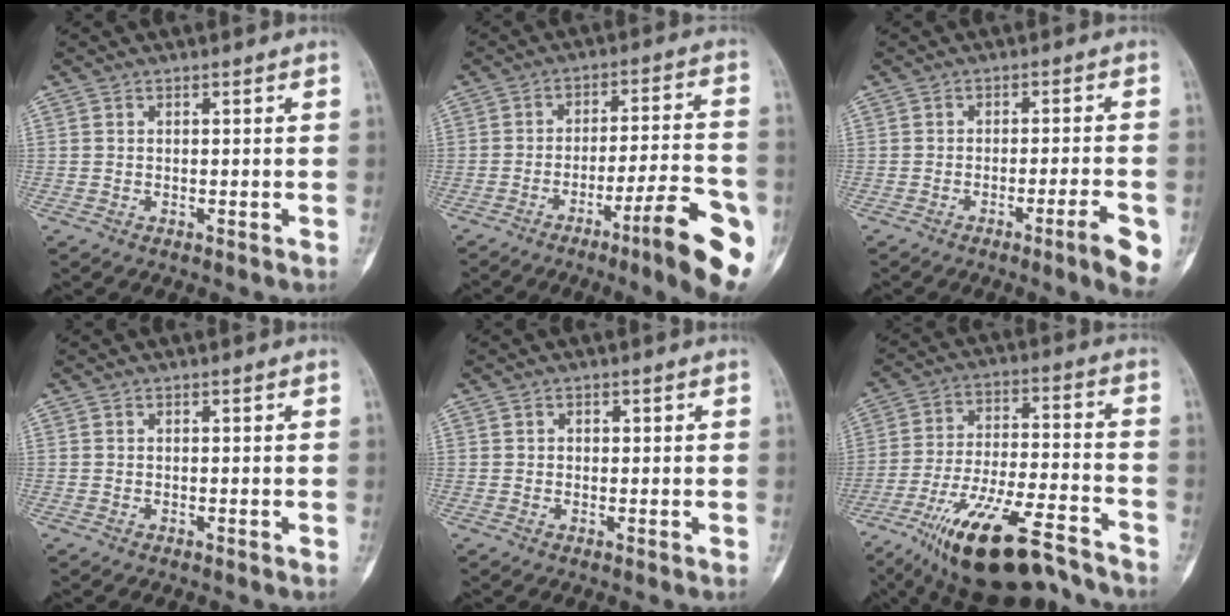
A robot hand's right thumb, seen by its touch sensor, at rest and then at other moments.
{"total": 15.7, "force": [-7.2, 2.2, 13.8], "torque": [-0.181, 0.030, -0.101]}
{"total": 4.7, "force": [-2.2, 0.4, 4.2], "torque": [-0.058, 0.007, -0.031]}
{"total": 0.0}
{"total": 0.9, "force": [0.2, 0.8, 0.4], "torque": [0.000, 0.002, 0.002]}
{"total": 21.1, "force": [-15.3, 5.8, 13.3], "torque": [-0.231, 0.066, -0.257]}